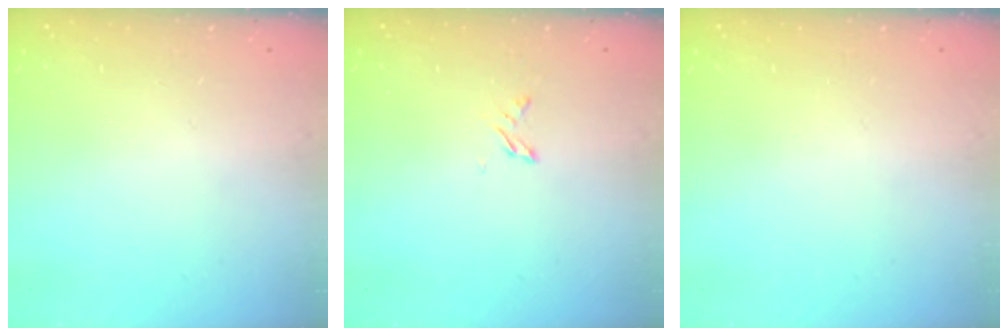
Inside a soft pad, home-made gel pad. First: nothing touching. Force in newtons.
{"total": 1.7, "press": 1.7, "slide": 0.3}
{"total": 0.0}